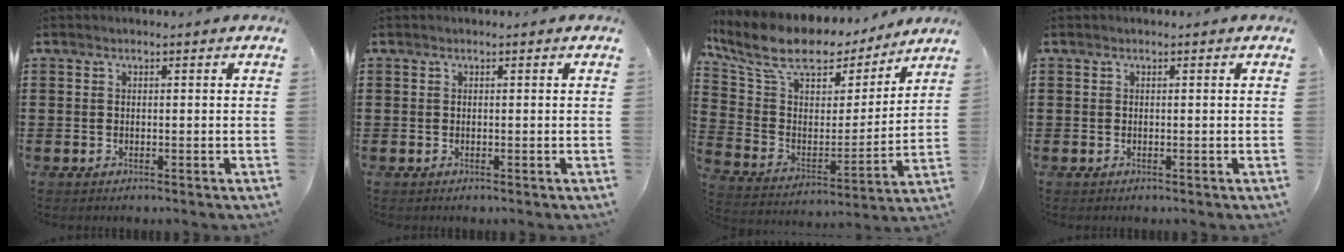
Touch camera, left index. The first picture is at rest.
{"total": 0.0}
{"total": 10.7, "force": [8.4, 4.6, 4.8], "torque": [-0.128, -0.053, 0.145]}
{"total": 0.0}